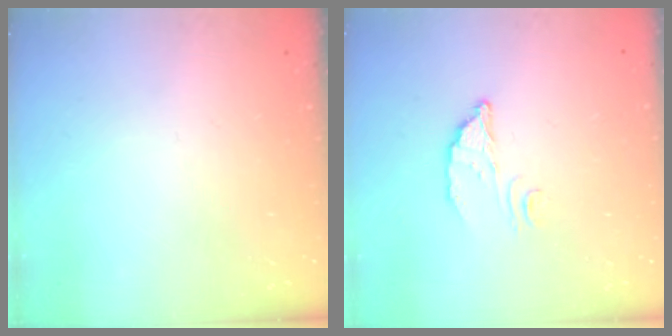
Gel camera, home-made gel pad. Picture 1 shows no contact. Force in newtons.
{"total": 3.3, "press": 3.3, "slide": 0.2}